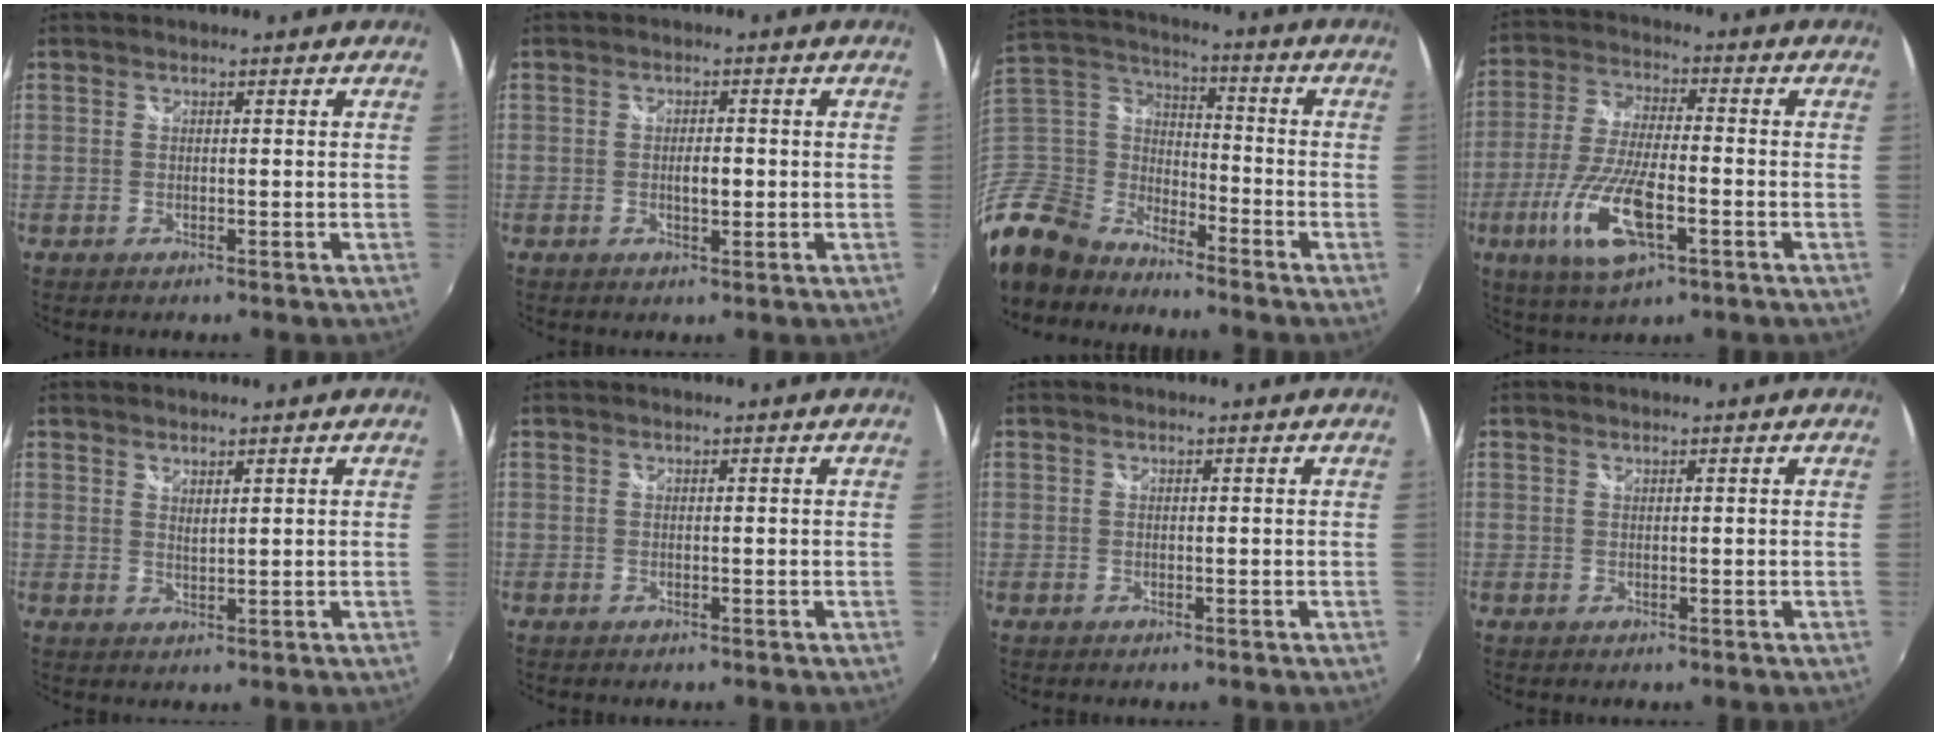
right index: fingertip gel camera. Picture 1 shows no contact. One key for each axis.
{"total": 3.7, "fx": -0.5, "fy": 1.2, "fz": 3.5, "tx": -0.059, "ty": -0.003, "tz": -0.007}
{"total": 16.8, "fx": -12.9, "fy": 9.5, "fz": 5.1, "tx": -0.165, "ty": 0.020, "tz": -0.257}
{"total": 14.1, "fx": -5.3, "fy": 4.5, "fz": 12.2, "tx": -0.261, "ty": -0.018, "tz": -0.101}
{"total": 1.9, "fx": 1.6, "fy": 0.4, "fz": 1.0, "tx": -0.015, "ty": -0.002, "tz": 0.027}
{"total": 0.0}
{"total": 0.0}
{"total": 0.0}